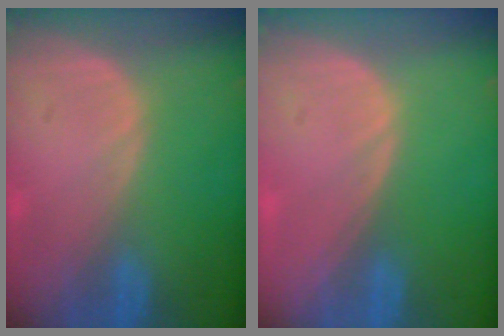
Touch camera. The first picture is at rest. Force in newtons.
{"total": 0.0}